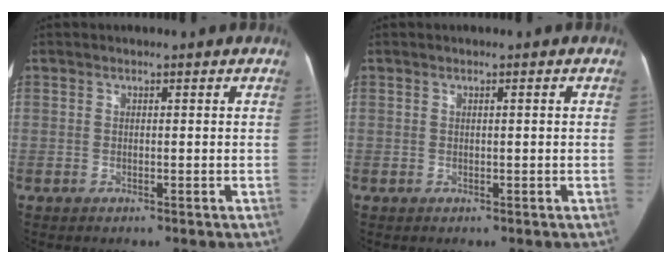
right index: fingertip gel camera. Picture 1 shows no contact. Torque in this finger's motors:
{"motor_torque": [0.02, 0.15, 0.06, 0.01]}